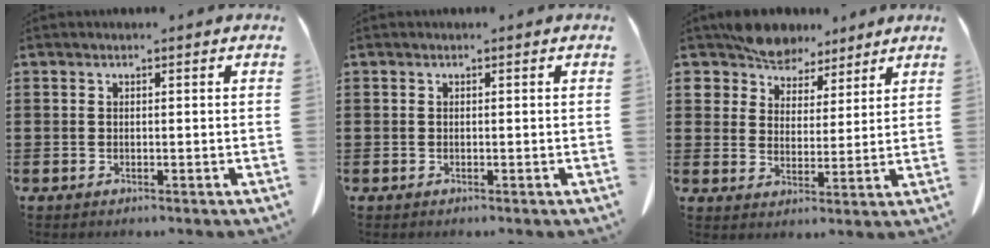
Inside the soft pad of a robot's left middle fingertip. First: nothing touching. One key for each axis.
{"total": 0.0}
{"total": 6.7, "fx": 6.2, "fy": 2.5, "fz": 0.2, "tx": -0.039, "ty": -0.028, "tz": 0.119}